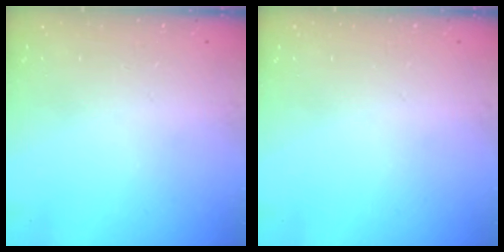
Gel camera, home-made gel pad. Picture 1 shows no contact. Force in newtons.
{"total": 0.0}